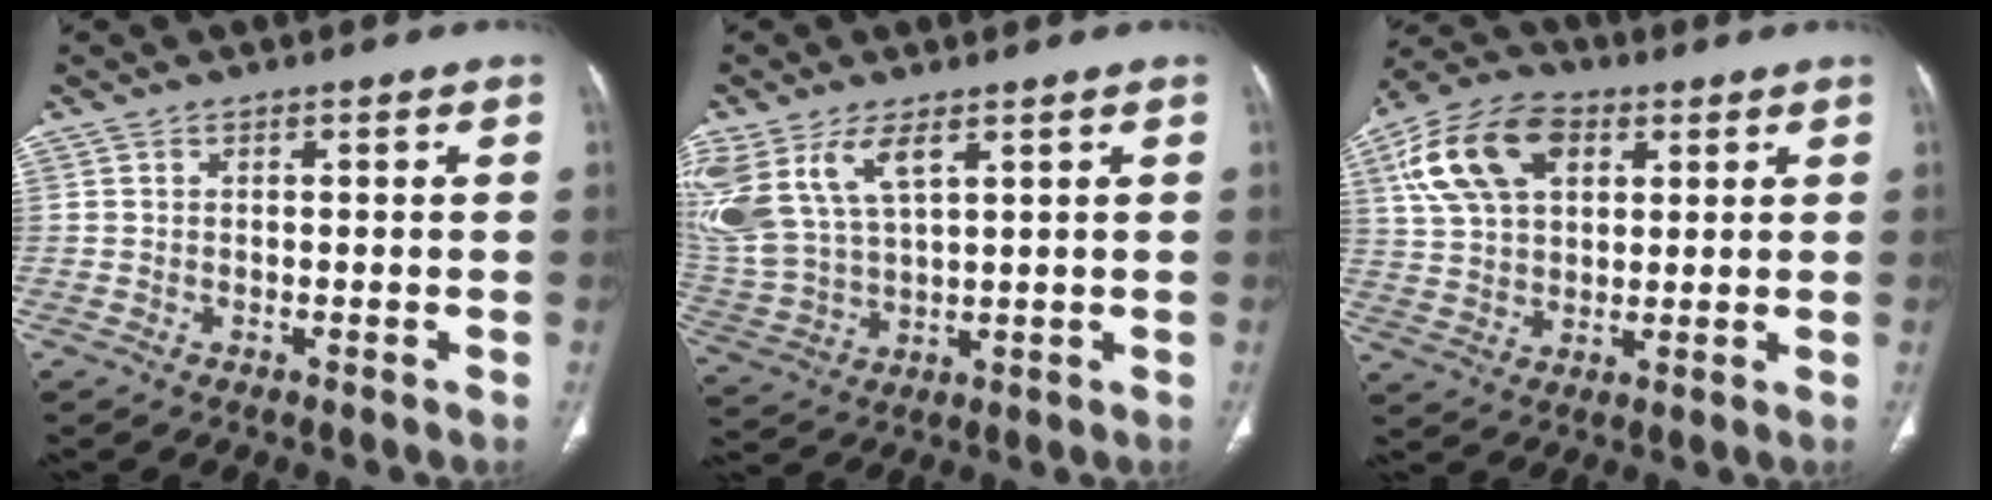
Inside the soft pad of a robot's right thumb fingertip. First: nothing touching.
{"total": 14.4, "force": [6.8, 7.2, 10.4], "torque": [-0.238, -0.017, 0.149]}
{"total": 16.0, "force": [6.0, 10.0, 10.9], "torque": [-0.196, 0.006, 0.109]}